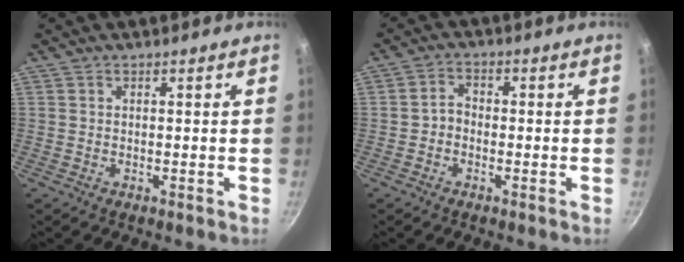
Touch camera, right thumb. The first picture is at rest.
{"total": 2.9, "force": [-0.9, 2.3, 1.6], "torque": [-0.018, 0.019, -0.023]}